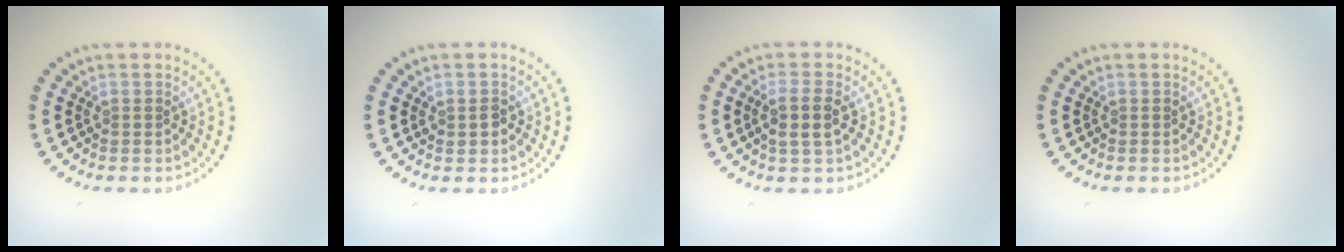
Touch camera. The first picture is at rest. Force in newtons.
{"total": 1.3, "press": 1.3, "slide": 0.2}
{"total": 2.5, "press": 2.2, "slide": 1.1}
{"total": 0.0}